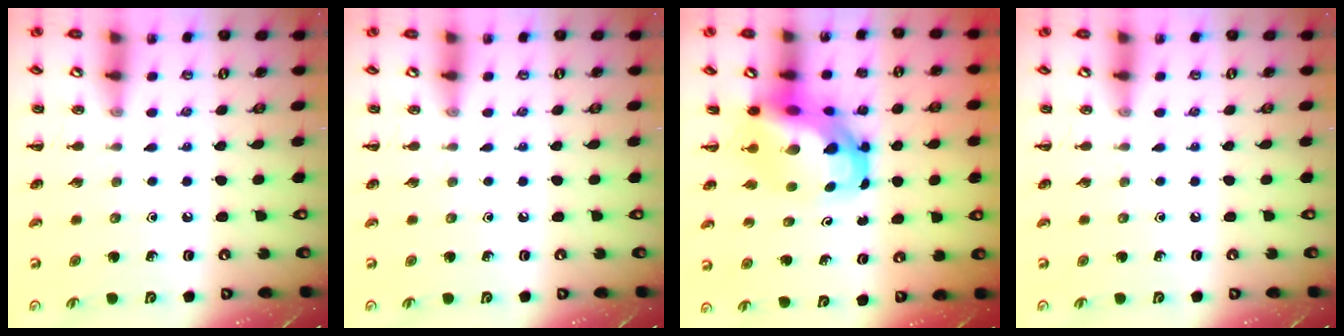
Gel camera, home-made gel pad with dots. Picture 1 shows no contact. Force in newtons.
{"total": 0.0}
{"total": 7.0, "press": 6.7, "slide": 1.8}
{"total": 0.0}